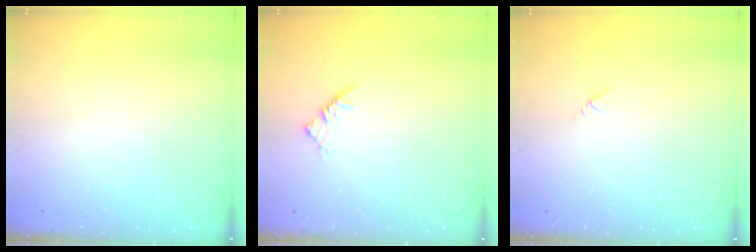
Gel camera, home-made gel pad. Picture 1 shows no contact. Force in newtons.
{"total": 2.9, "press": 2.8, "slide": 0.7}
{"total": 2.9, "press": 2.9, "slide": 0.3}